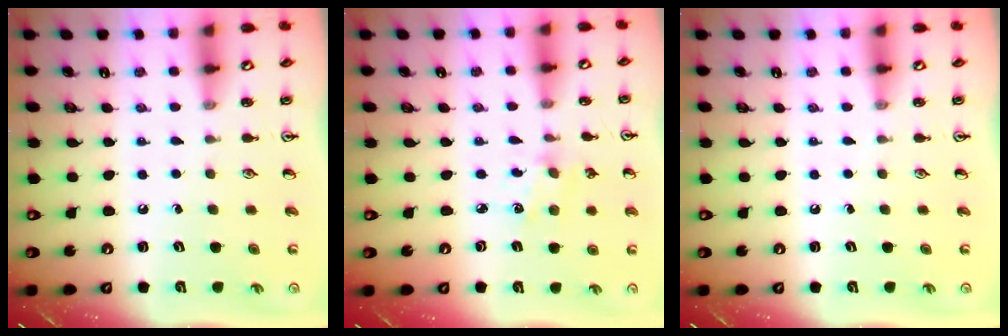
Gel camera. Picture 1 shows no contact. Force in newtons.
{"total": 1.7, "press": 1.7, "slide": 0.4}
{"total": 0.0}